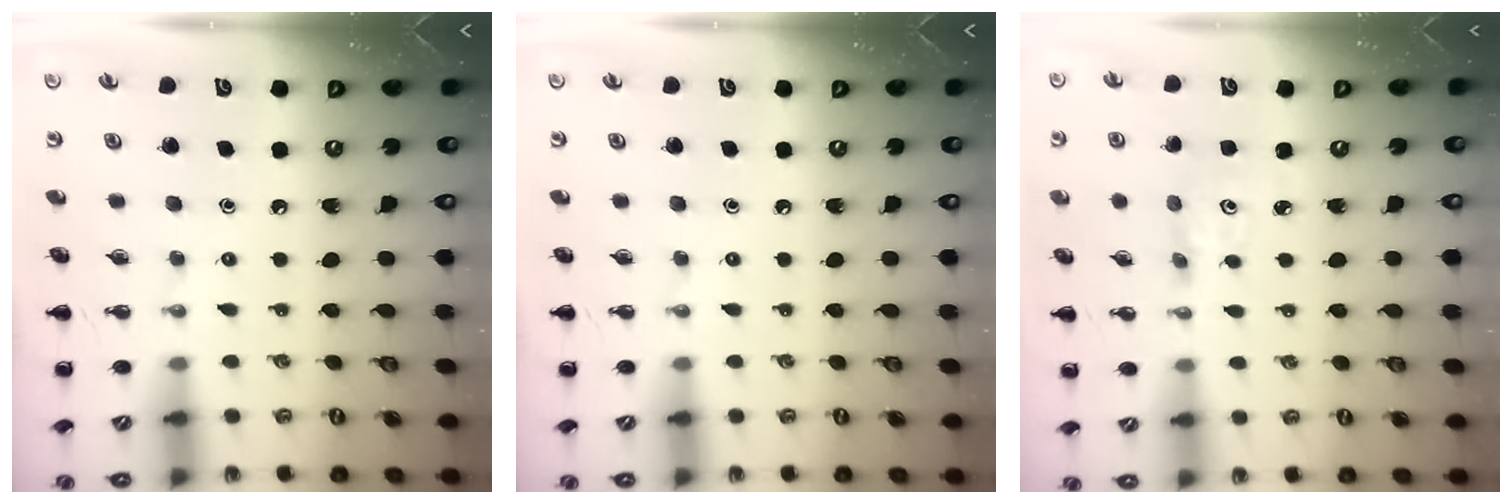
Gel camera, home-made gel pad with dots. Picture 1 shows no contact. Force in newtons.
{"total": 0.0}
{"total": 2.4, "press": 2.3, "slide": 0.8}